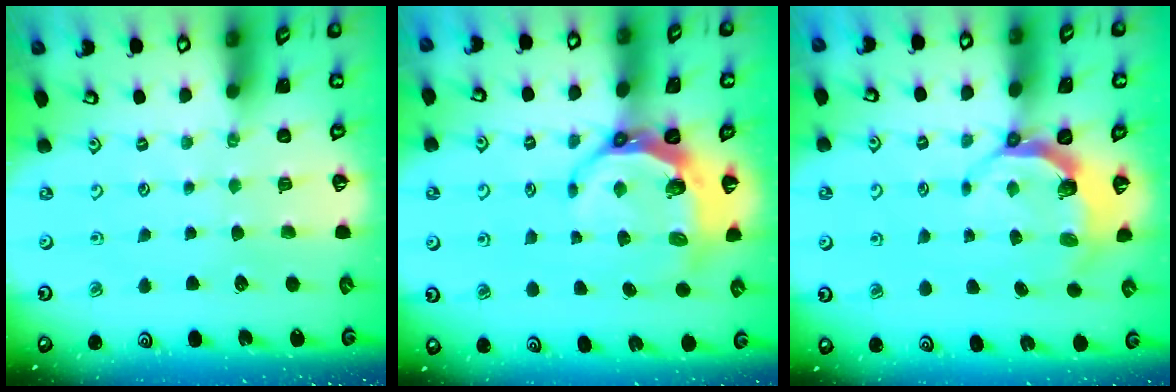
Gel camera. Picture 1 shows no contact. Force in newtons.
{"total": 7.9, "press": 6.9, "slide": 3.8}
{"total": 5.6, "press": 4.1, "slide": 3.8}